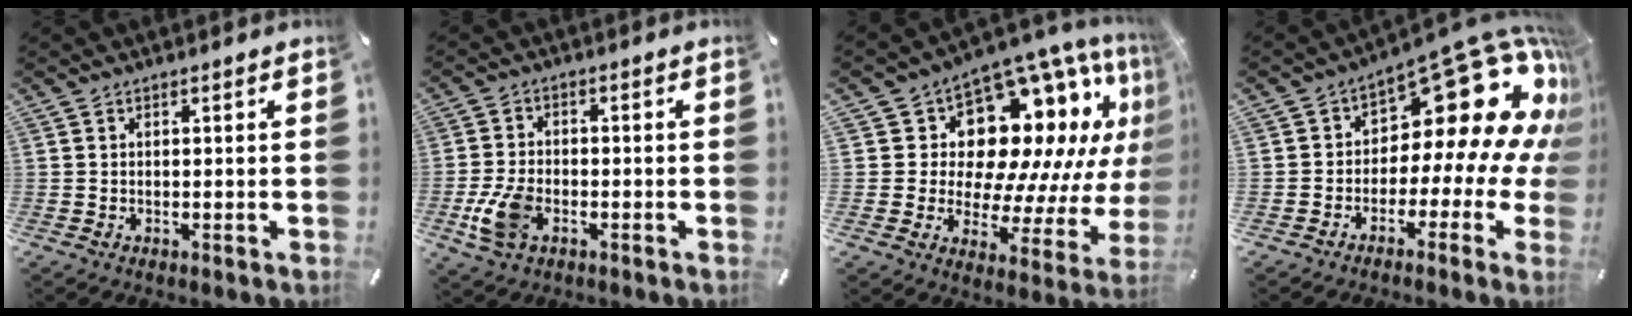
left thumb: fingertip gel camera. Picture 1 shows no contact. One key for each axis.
{"total": 7.9, "fx": -2.7, "fy": 5.0, "fz": 5.5, "tx": -0.124, "ty": 0.005, "tz": -0.049}
{"total": 16.5, "fx": 8.5, "fy": 10.8, "fz": 9.2, "tx": -0.125, "ty": -0.097, "tz": 0.154}
{"total": 19.7, "fx": 7.9, "fy": 10.3, "fz": 14.8, "tx": -0.203, "ty": -0.065, "tz": 0.133}